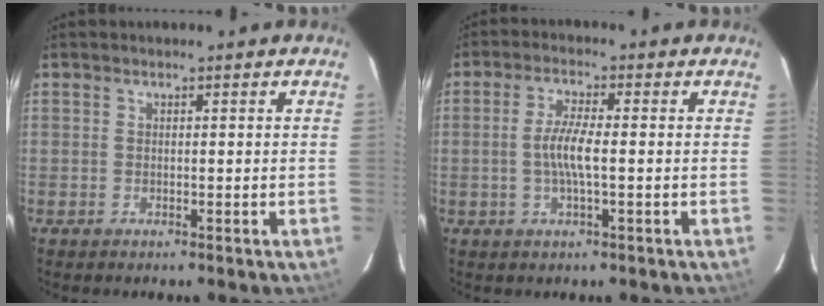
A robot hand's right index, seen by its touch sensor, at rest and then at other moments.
{"total": 5.2, "force": [-0.7, 0.7, 5.1], "torque": [-0.099, 0.001, -0.013]}